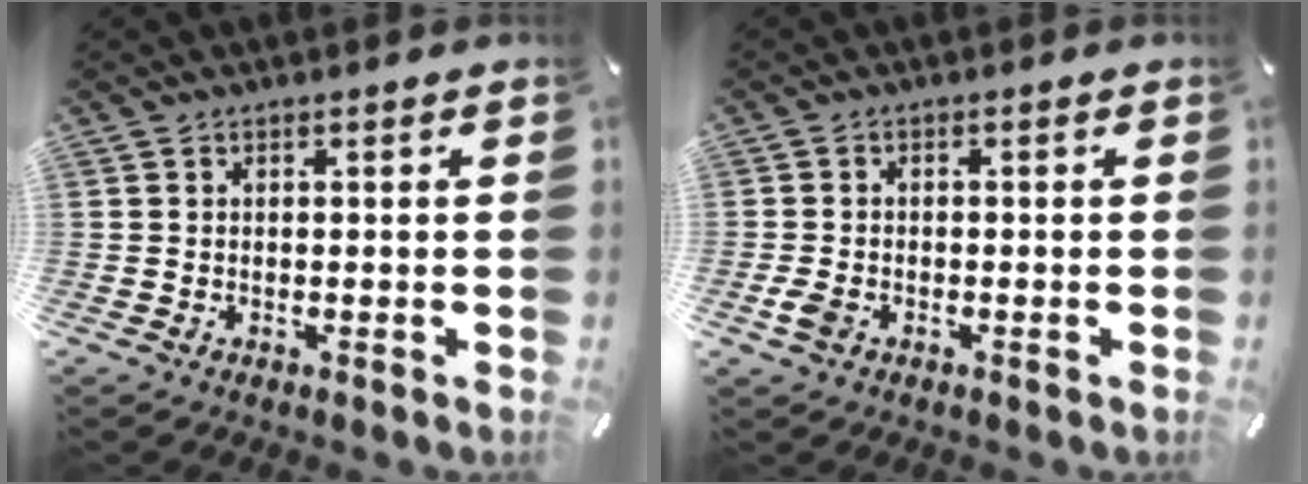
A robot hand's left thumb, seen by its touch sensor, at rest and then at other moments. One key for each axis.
{"total": 3.0, "fx": -1.3, "fy": 2.0, "fz": 1.8, "tx": -0.052, "ty": -0.003, "tz": -0.027}